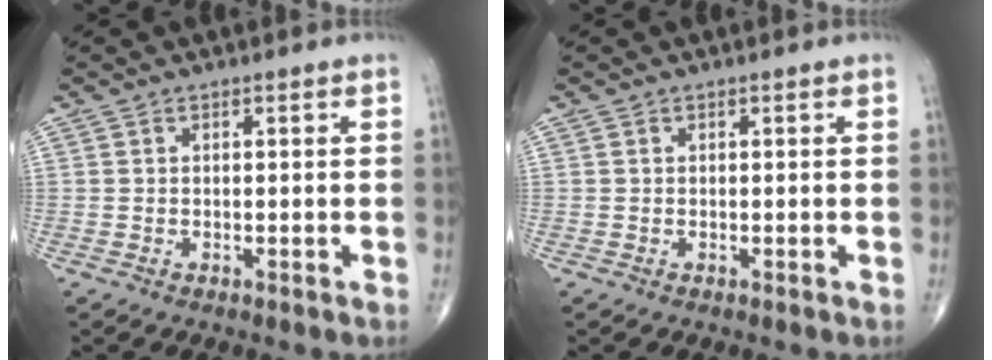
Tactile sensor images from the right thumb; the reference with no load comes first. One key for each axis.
{"total": 0.0}